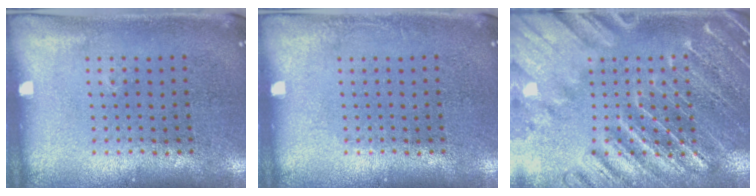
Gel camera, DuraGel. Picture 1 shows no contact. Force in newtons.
{"total": 0.7, "press": 0.7, "slide": 0.1}
{"total": 3.6, "press": 3.6, "slide": 0.7}